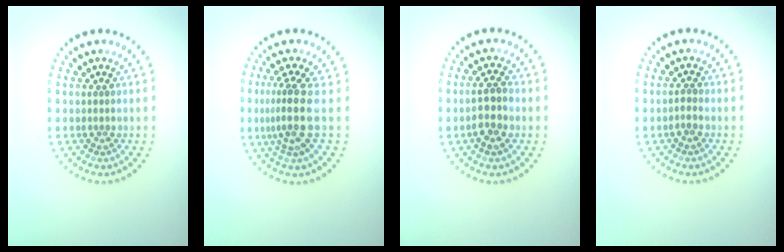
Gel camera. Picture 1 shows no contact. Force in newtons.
{"total": 3.4, "press": 2.4, "slide": 2.5}
{"total": 2.9, "press": 2.8, "slide": 0.8}
{"total": 0.6, "press": 0.5, "slide": 0.2}